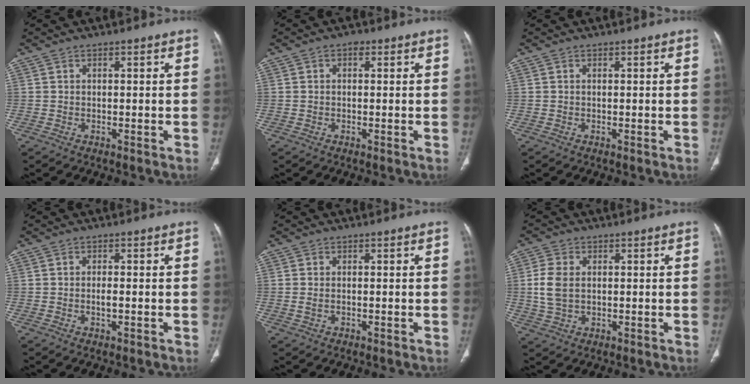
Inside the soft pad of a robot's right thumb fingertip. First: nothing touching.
{"total": 1.4, "force": [0.3, 1.0, 0.8], "torque": [-0.010, 0.005, 0.001]}
{"total": 0.0}
{"total": 1.8, "force": [-0.4, 0.7, 1.6], "torque": [-0.031, 0.001, -0.009]}
{"total": 1.3, "force": [-0.2, 0.8, 1.0], "torque": [-0.031, 0.001, -0.002]}
{"total": 6.3, "force": [0.5, 4.2, 4.7], "torque": [-0.107, 0.002, 0.013]}